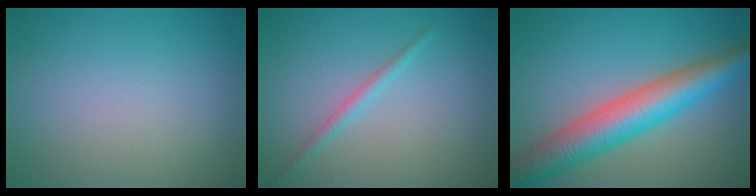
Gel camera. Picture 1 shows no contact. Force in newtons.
{"total": 1.3, "press": 1.3, "slide": 0.1}
{"total": 8.3, "press": 8.3, "slide": 0.3}